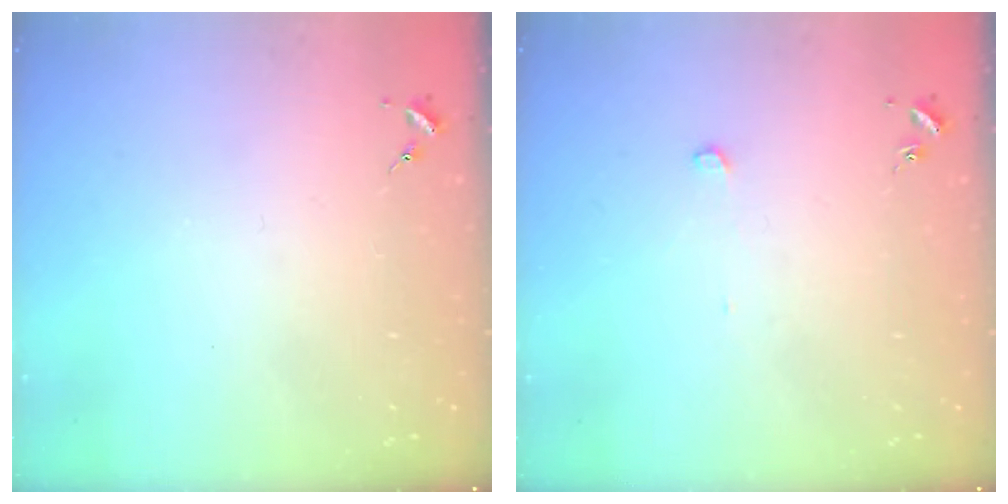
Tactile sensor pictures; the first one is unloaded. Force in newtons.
{"total": 2.4, "press": 2.4, "slide": 0.0}